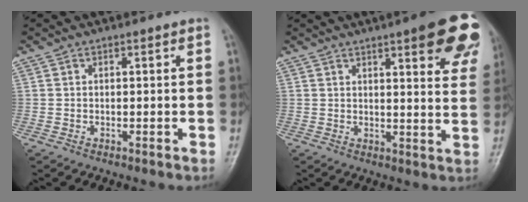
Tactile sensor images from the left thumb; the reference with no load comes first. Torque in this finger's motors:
{"motor_torque": [2.02, 1.68, 1.29, -1.48, 0.10]}